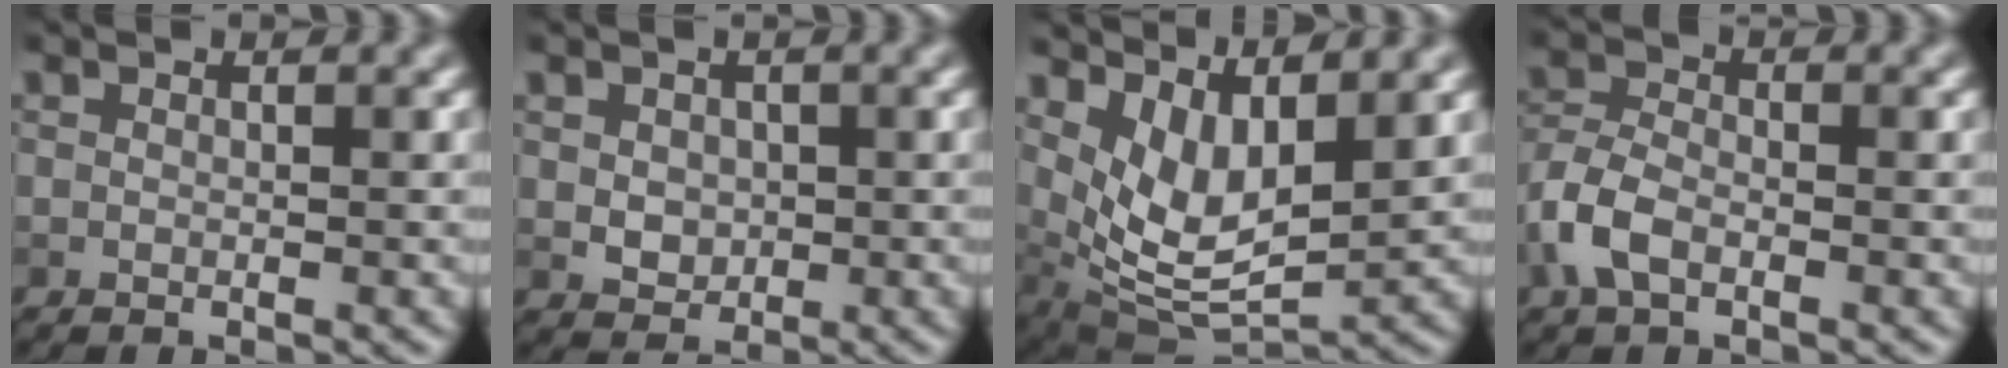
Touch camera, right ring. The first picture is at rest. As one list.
[{"total": 2.2, "force": [0.2, 1.9, 1.2], "torque": [-0.023, 0.000, 0.007]}, {"total": 6.3, "force": [2.6, 2.9, 4.9], "torque": [-0.102, -0.019, 0.055]}, {"total": 3.7, "force": [-1.7, 2.0, 2.6], "torque": [-0.061, 0.004, -0.044]}]